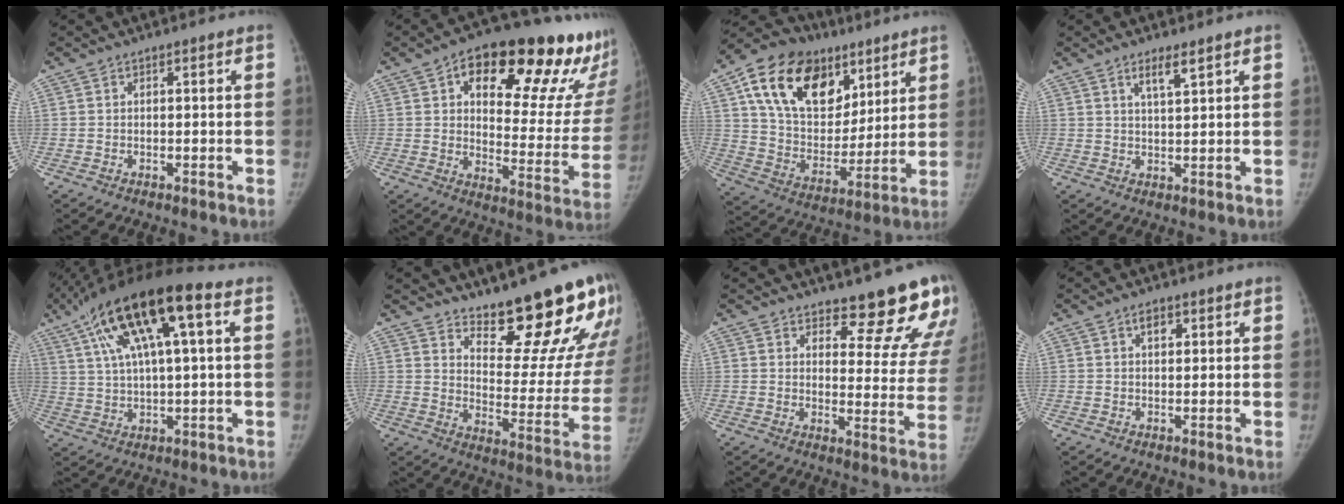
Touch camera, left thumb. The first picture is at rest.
{"total": 28.2, "force": [15.4, 11.6, 20.6], "torque": [-0.229, -0.036, 0.212]}
{"total": 24.8, "force": [12.0, 16.2, 14.4], "torque": [-0.216, -0.015, 0.207]}
{"total": 3.5, "force": [2.3, 0.8, 2.5], "torque": [-0.042, -0.016, 0.044]}
{"total": 18.6, "force": [7.4, 5.1, 16.3], "torque": [-0.297, 0.016, 0.129]}
{"total": 21.6, "force": [16.6, 6.7, 12.1], "torque": [-0.115, -0.134, 0.224]}
{"total": 14.5, "force": [12.3, 4.8, 6.0], "torque": [-0.015, -0.099, 0.140]}
{"total": 2.3, "force": [1.1, 1.4, 1.4], "torque": [-0.013, -0.003, 0.015]}